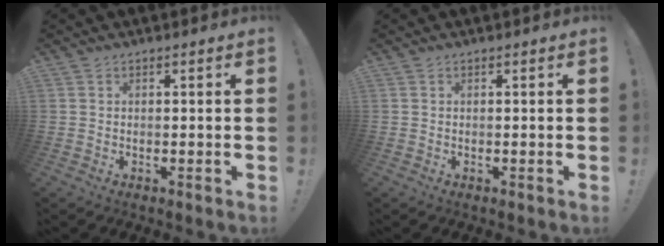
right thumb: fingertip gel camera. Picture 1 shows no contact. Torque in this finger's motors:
{"motor_torque": [0.10, 0.17, 0.00, 0.09, 0.00]}